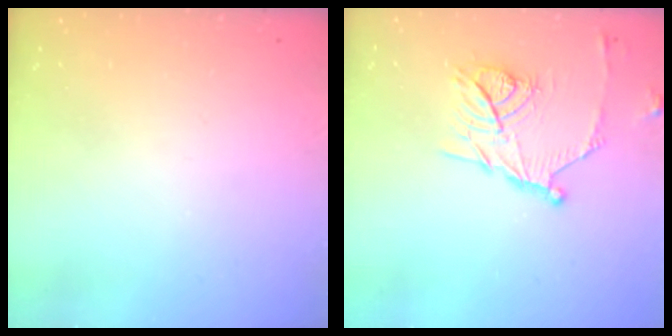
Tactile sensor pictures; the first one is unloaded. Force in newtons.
{"total": 14.1, "press": 14.1, "slide": 0.2}